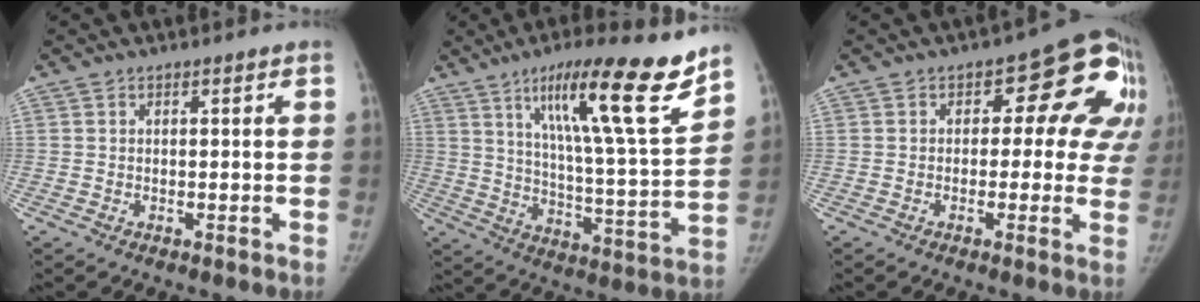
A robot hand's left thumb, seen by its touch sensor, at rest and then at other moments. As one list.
[{"total": 20.9, "force": [13.5, 2.2, 15.9], "torque": [-0.222, -0.064, 0.217]}, {"total": 13.7, "force": [2.6, 8.3, 10.5], "torque": [-0.061, 0.013, 0.018]}]